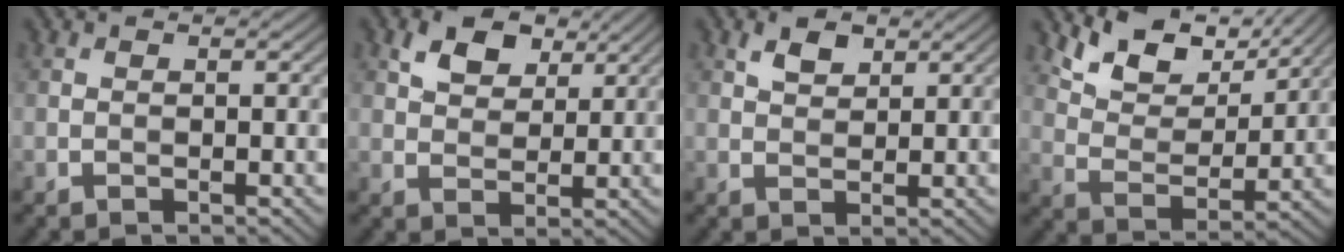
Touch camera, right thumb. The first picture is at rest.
{"total": 5.4, "force": [3.2, 3.2, 3.0], "torque": [-0.061, 0.002, 0.056]}
{"total": 2.7, "force": [1.7, 1.4, 1.7], "torque": [-0.036, 0.003, 0.033]}
{"total": 8.7, "force": [6.3, 3.8, 4.6], "torque": [-0.100, -0.008, 0.116]}